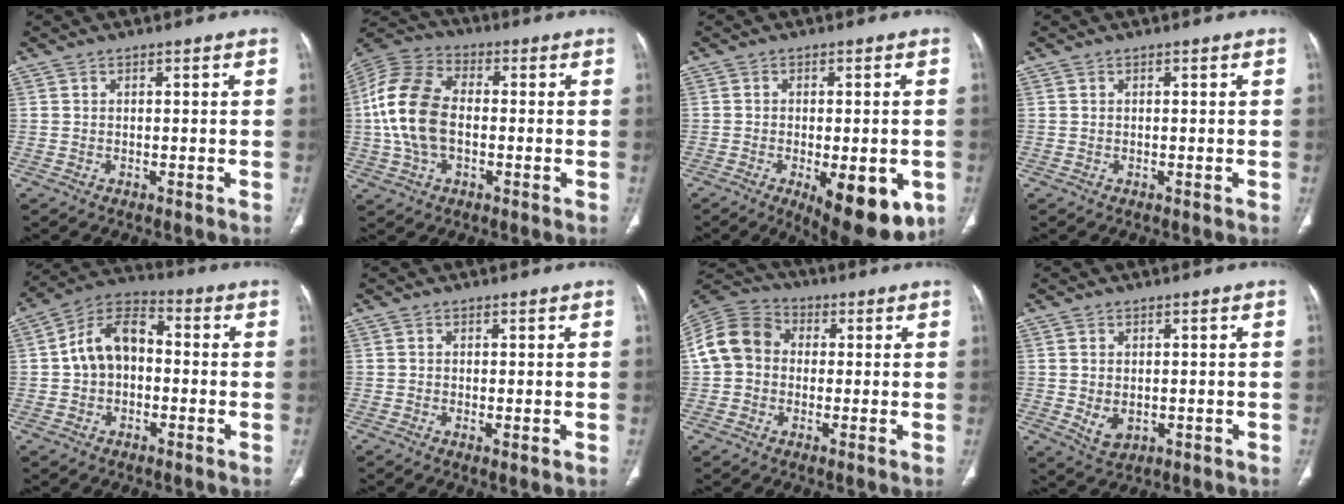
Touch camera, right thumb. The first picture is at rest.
{"total": 14.9, "force": [-0.7, 9.4, 11.6], "torque": [-0.244, 0.027, -0.018]}
{"total": 14.0, "force": [-5.1, 5.8, 11.7], "torque": [-0.127, -0.008, -0.056]}
{"total": 0.0}
{"total": 10.9, "force": [0.0, 7.6, 7.9], "torque": [-0.123, 0.035, -0.017]}
{"total": 1.1, "force": [-0.2, 0.4, 1.0], "torque": [-0.020, -0.005, -0.003]}
{"total": 11.8, "force": [0.6, 9.9, 6.3], "torque": [-0.116, 0.034, -0.002]}
{"total": 4.1, "force": [-0.3, 2.9, 2.9], "torque": [-0.046, -0.009, 0.008]}